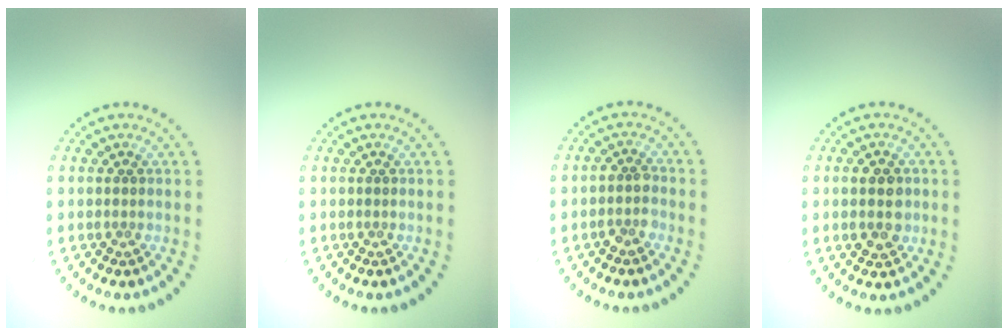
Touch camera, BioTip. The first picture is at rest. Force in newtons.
{"total": 0.0}
{"total": 1.5, "press": 1.4, "slide": 0.5}
{"total": 3.0, "press": 3.0, "slide": 0.1}